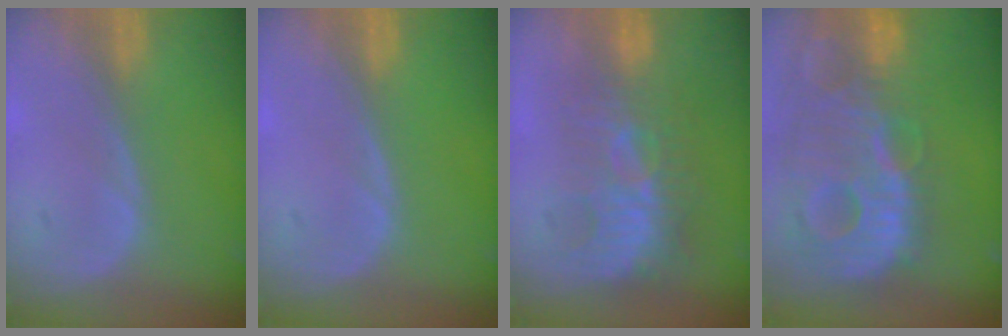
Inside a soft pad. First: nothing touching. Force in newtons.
{"total": 0.0}
{"total": 9.4, "press": 8.4, "slide": 4.3}
{"total": 13.9, "press": 12.0, "slide": 7.1}